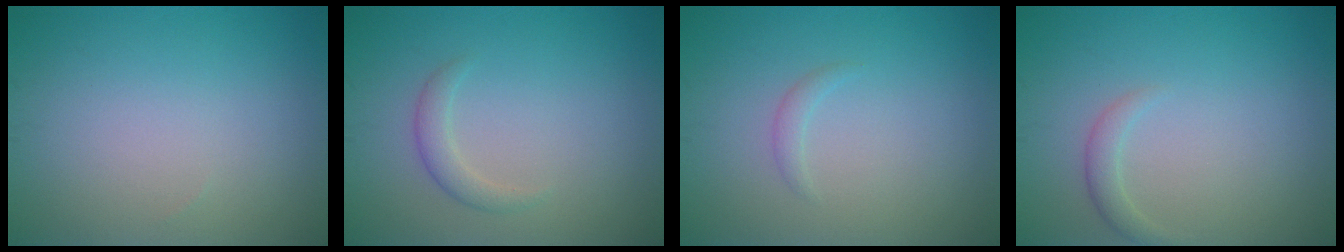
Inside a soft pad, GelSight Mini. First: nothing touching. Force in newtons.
{"total": 1.6, "press": 1.6, "slide": 0.0}
{"total": 0.8, "press": 0.8, "slide": 0.1}
{"total": 1.3, "press": 1.3, "slide": 0.0}